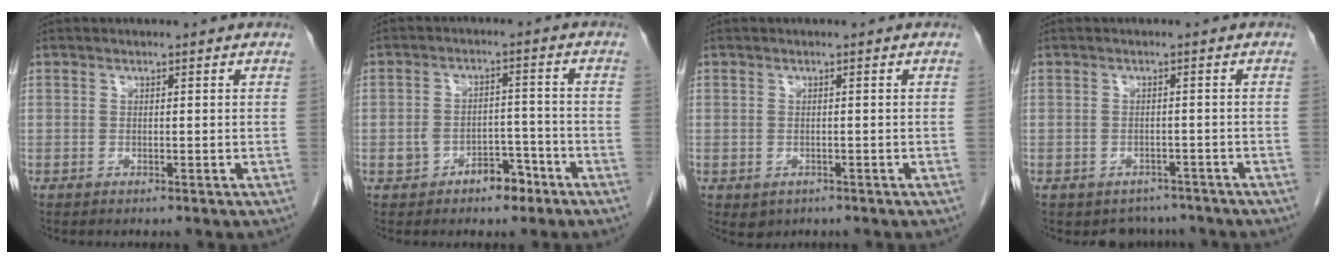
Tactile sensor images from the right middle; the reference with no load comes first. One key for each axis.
{"total": 5.2, "fx": -3.0, "fy": 3.1, "fz": 2.9, "tx": -0.045, "ty": 0.024, "tz": -0.042}
{"total": 1.7, "fx": -0.7, "fy": 1.4, "fz": 0.6, "tx": -0.008, "ty": 0.001, "tz": 0.000}
{"total": 3.9, "fx": -3.3, "fy": 2.1, "fz": -0.1, "tx": 0.007, "ty": 0.011, "tz": -0.044}